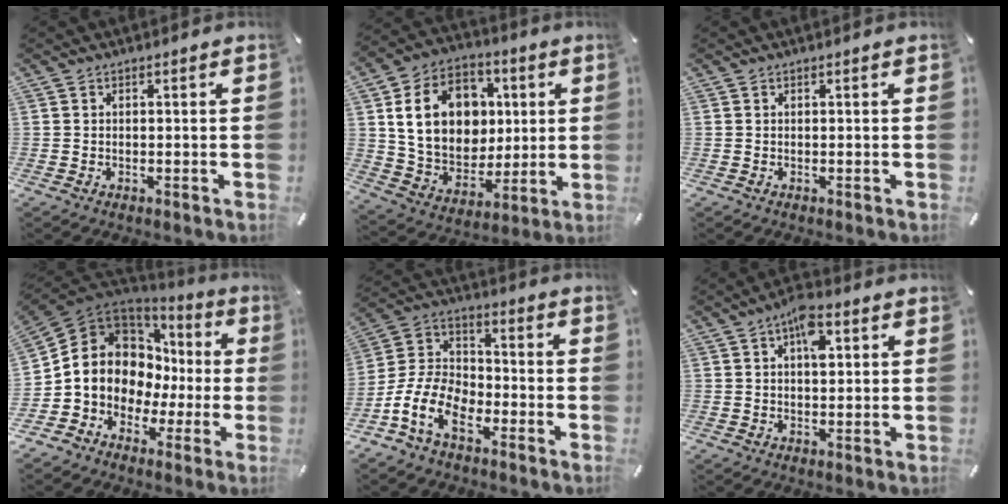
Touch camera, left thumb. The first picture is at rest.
{"total": 17.7, "force": [4.1, 14.6, 9.2], "torque": [-0.160, 0.000, 0.085]}
{"total": 0.0}
{"total": 9.8, "force": [-0.4, 9.3, 3.2], "torque": [-0.089, -0.028, -0.005]}
{"total": 12.9, "force": [-7.8, 7.5, 7.1], "torque": [-0.166, 0.027, -0.153]}
{"total": 6.7, "force": [2.2, 3.4, 5.3], "torque": [-0.077, -0.001, 0.032]}